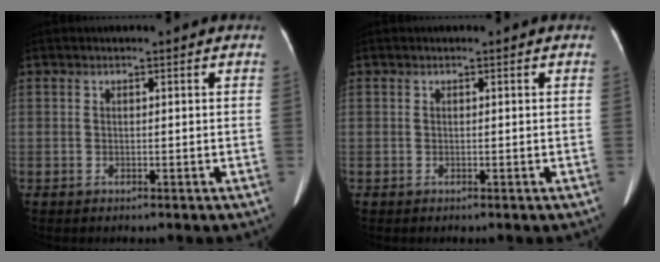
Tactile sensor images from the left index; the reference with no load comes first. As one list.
[{"total": 0.0}]